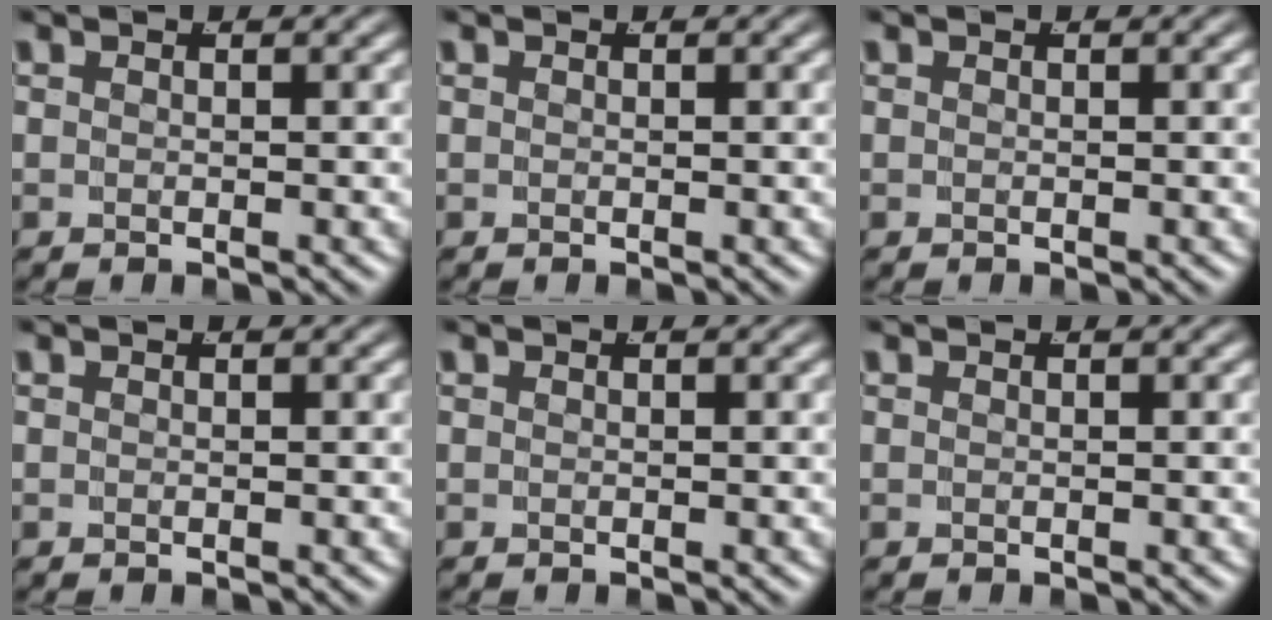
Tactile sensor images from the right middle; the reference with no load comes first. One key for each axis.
{"total": 0.0}
{"total": 0.0}
{"total": 0.0}
{"total": 0.0}
{"total": 0.0}